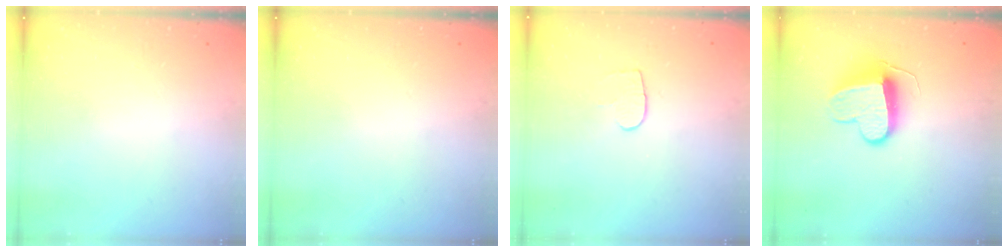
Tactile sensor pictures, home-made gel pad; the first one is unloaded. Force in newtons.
{"total": 0.0}
{"total": 5.4, "press": 5.4, "slide": 0.3}
{"total": 9.9, "press": 9.9, "slide": 0.0}